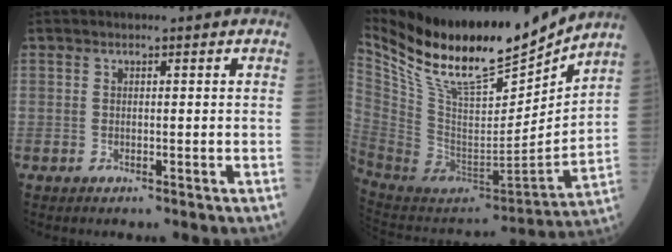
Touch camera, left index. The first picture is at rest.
{"total": 22.8, "force": [19.6, 4.1, 11.1], "torque": [-0.211, -0.029, 0.347]}